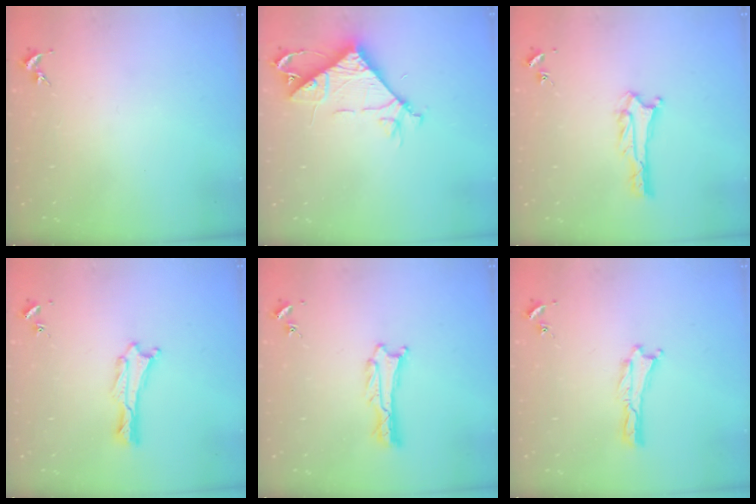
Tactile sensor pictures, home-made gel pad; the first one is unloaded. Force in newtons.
{"total": 7.9, "press": 7.8, "slide": 0.7}
{"total": 3.4, "press": 3.4, "slide": 0.2}
{"total": 0.8, "press": 0.7, "slide": 0.2}
{"total": 0.9, "press": 0.8, "slide": 0.1}
{"total": 0.0}